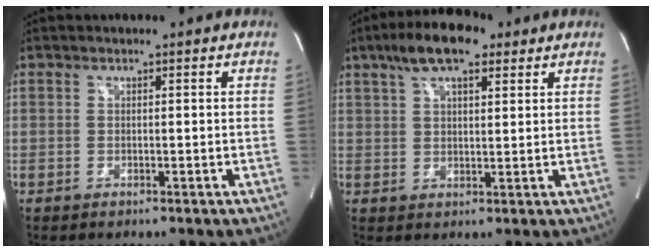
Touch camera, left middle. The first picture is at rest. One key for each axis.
{"total": 9.3, "fx": 5.8, "fy": 3.1, "fz": 6.5, "tx": -0.121, "ty": 0.023, "tz": 0.097}